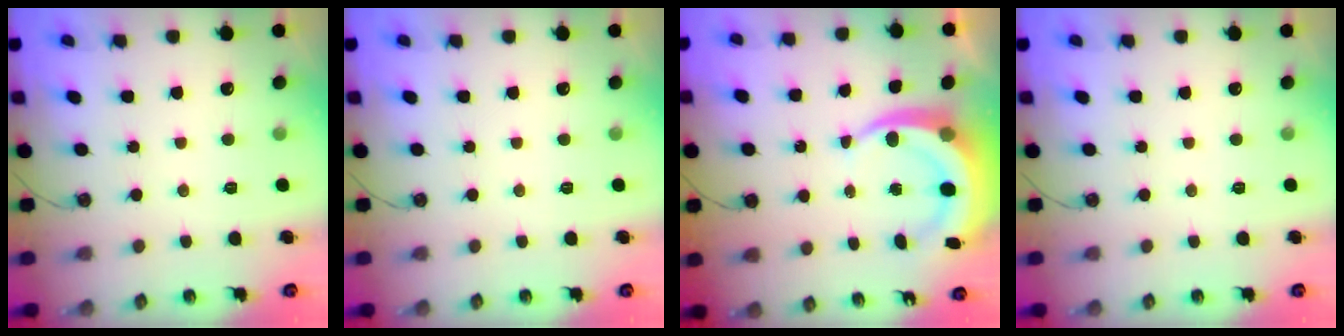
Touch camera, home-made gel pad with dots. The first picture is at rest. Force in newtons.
{"total": 0.0}
{"total": 9.7, "press": 9.6, "slide": 1.4}
{"total": 0.0}